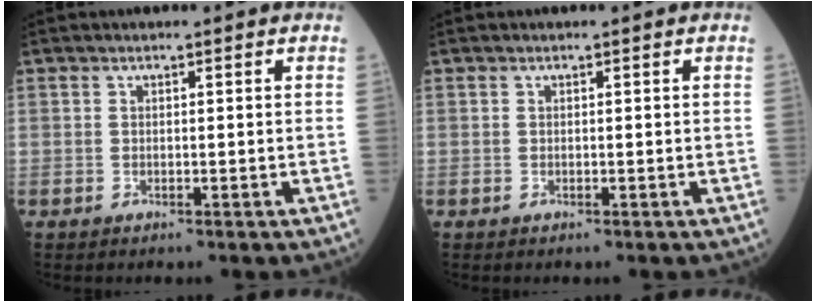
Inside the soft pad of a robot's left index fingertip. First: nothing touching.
{"total": 0.0}